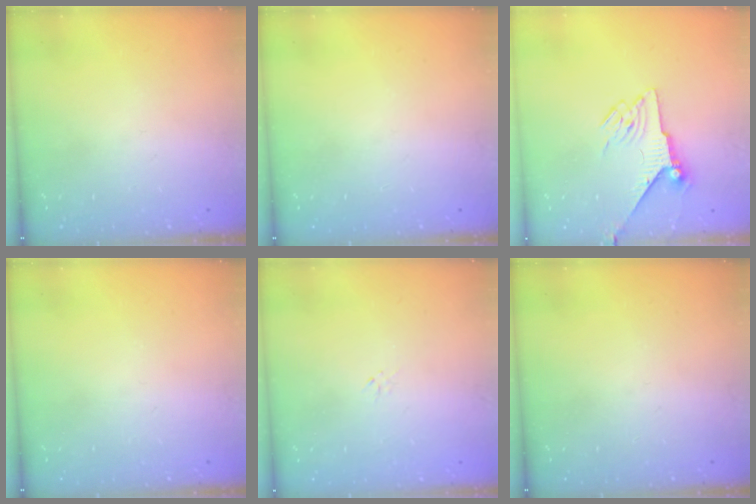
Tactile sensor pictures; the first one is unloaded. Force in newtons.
{"total": 0.0}
{"total": 6.3, "press": 6.2, "slide": 1.0}
{"total": 0.0}
{"total": 0.0}
{"total": 0.0}